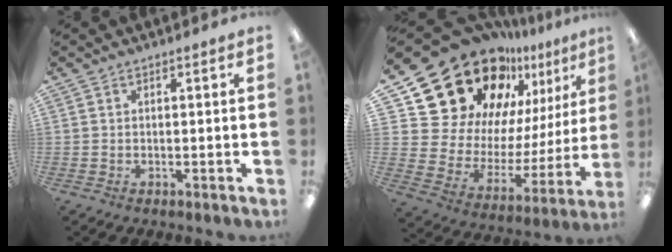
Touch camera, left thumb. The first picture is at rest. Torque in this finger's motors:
{"motor_torque": [0.52, 2.08, 1.36, -1.41, 0.30]}